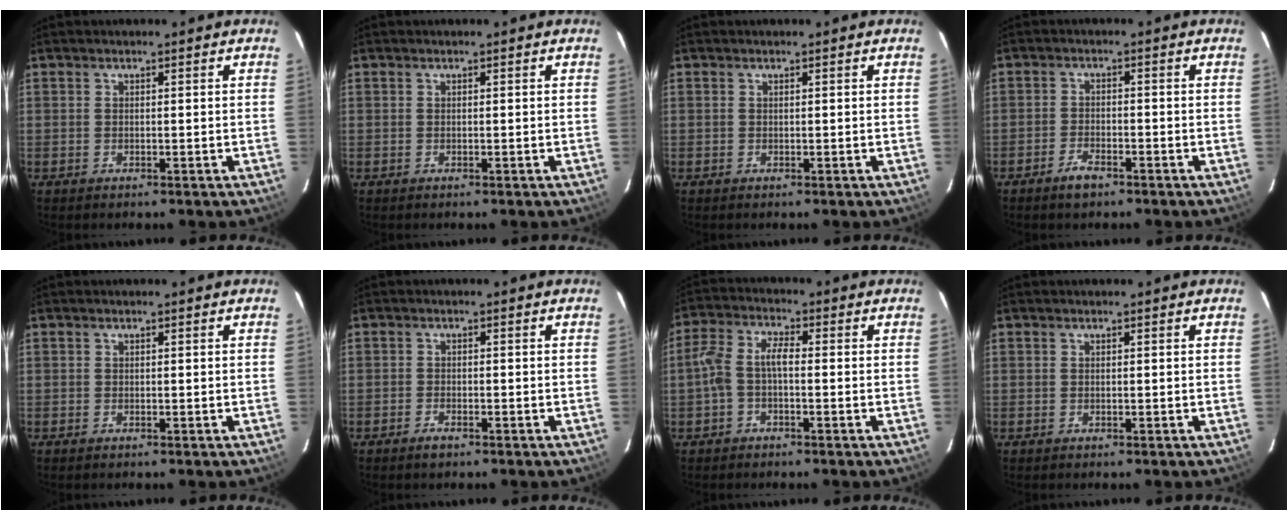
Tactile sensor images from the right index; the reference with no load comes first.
{"total": 0.0}
{"total": 0.0}
{"total": 3.5, "force": [-2.7, 1.4, 1.9], "torque": [-0.050, -0.001, -0.051]}
{"total": 0.0}
{"total": 1.9, "force": [-1.5, 0.7, 0.9], "torque": [-0.023, 0.000, -0.029]}
{"total": 5.0, "force": [-1.3, 2.0, 4.3], "torque": [-0.102, 0.018, -0.027]}
{"total": 0.0}